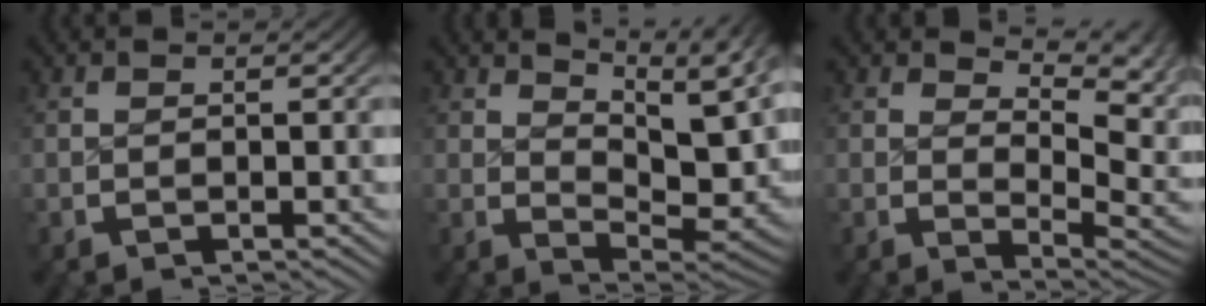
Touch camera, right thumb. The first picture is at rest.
{"total": 8.2, "force": [2.6, 4.3, 6.5], "torque": [-0.090, -0.028, 0.055]}
{"total": 4.9, "force": [1.5, 2.7, 3.8], "torque": [-0.039, -0.019, 0.035]}